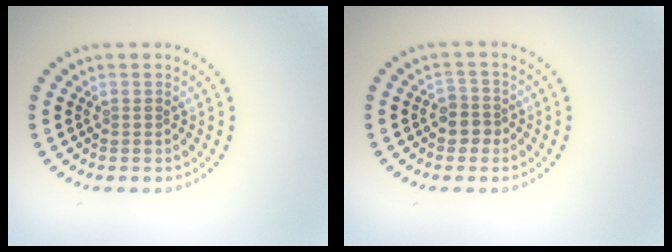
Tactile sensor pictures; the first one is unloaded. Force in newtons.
{"total": 2.0, "press": 1.7, "slide": 1.0}